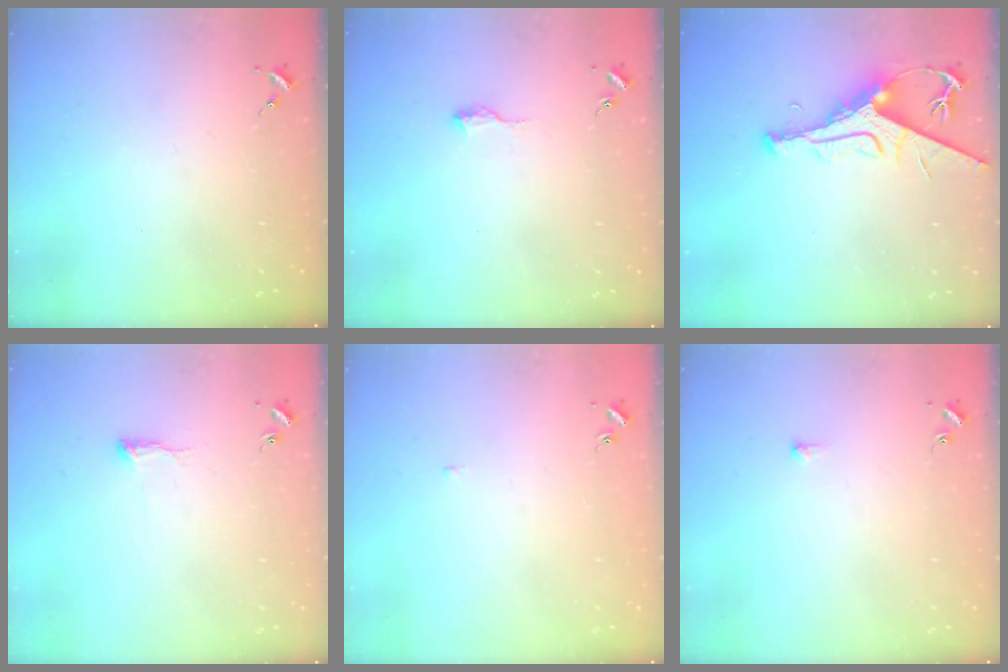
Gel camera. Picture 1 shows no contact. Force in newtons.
{"total": 7.3, "press": 7.3, "slide": 0.6}
{"total": 10.5, "press": 10.4, "slide": 1.3}
{"total": 7.4, "press": 7.4, "slide": 0.5}
{"total": 2.0, "press": 1.9, "slide": 0.4}
{"total": 2.9, "press": 2.8, "slide": 0.6}